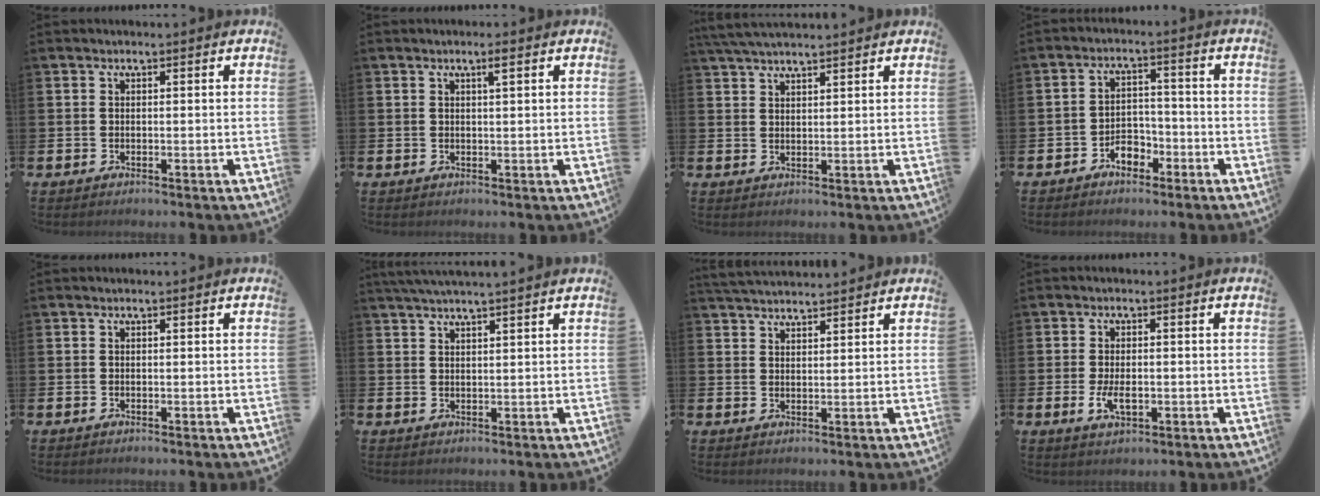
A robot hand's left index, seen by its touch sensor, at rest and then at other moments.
{"total": 1.6, "force": [1.0, 0.2, 1.3], "torque": [-0.016, -0.001, 0.013]}
{"total": 4.1, "force": [3.8, 0.5, 1.5], "torque": [-0.033, -0.010, 0.070]}
{"total": 3.6, "force": [-2.5, 2.0, 1.6], "torque": [-0.027, 0.009, -0.054]}
{"total": 0.0}
{"total": 2.6, "force": [2.5, -0.5, 0.6], "torque": [-0.019, -0.002, 0.048]}
{"total": 3.6, "force": [3.6, 0.4, 0.5], "torque": [-0.014, -0.017, 0.066]}
{"total": 3.3, "force": [-0.5, 1.8, 2.7], "torque": [-0.038, -0.002, -0.010]}